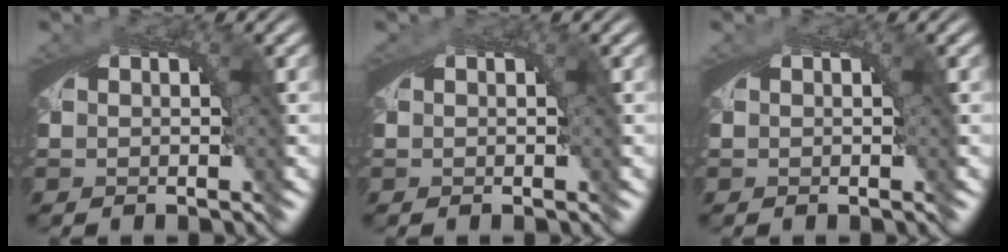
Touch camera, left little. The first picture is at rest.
{"total": 0.0}
{"total": 0.0}